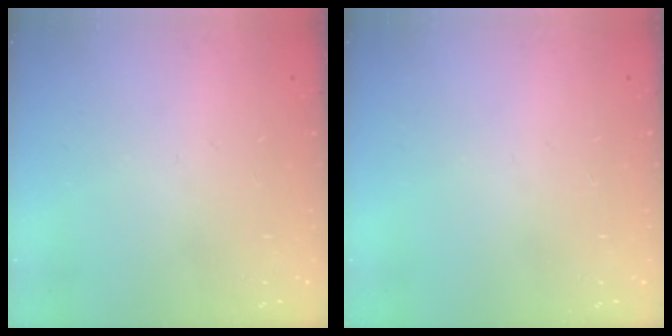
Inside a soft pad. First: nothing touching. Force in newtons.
{"total": 0.0}